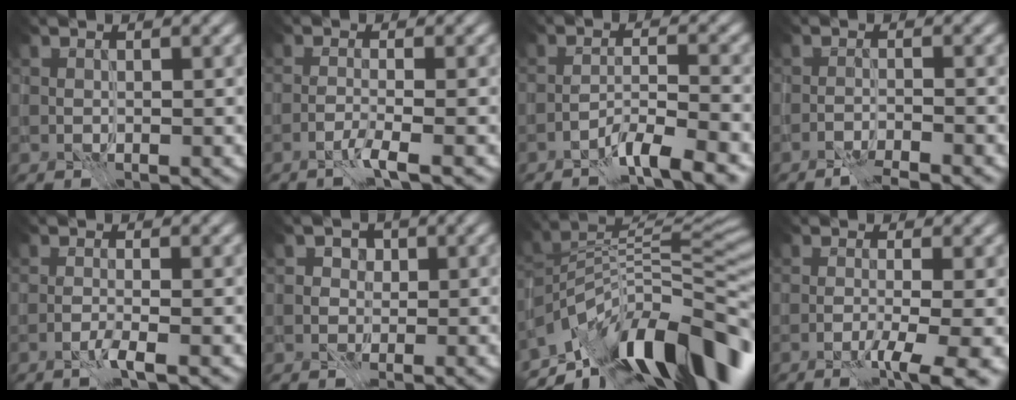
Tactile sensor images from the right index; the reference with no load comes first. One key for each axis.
{"total": 1.9, "fx": -1.6, "fy": -0.1, "fz": 1.1, "tx": -0.016, "ty": 0.007, "tz": -0.040}
{"total": 4.4, "fx": -3.7, "fy": 0.2, "fz": 2.3, "tx": -0.035, "ty": 0.009, "tz": -0.070}
{"total": 3.0, "fx": -2.7, "fy": 0.0, "fz": 1.1, "tx": -0.025, "ty": 0.006, "tz": -0.055}
{"total": 1.6, "fx": -1.4, "fy": -0.1, "fz": 0.8, "tx": -0.012, "ty": 0.007, "tz": -0.034}
{"total": 1.9, "fx": 0.1, "fy": 1.8, "fz": 0.5, "tx": 0.012, "ty": 0.014, "tz": -0.012}
{"total": 14.0, "fx": -8.8, "fy": 5.1, "fz": 9.6, "tx": -0.168, "ty": 0.022, "tz": -0.153}
{"total": 4.7, "fx": -2.8, "fy": 0.7, "fz": 3.7, "tx": -0.052, "ty": 0.003, "tz": -0.047}